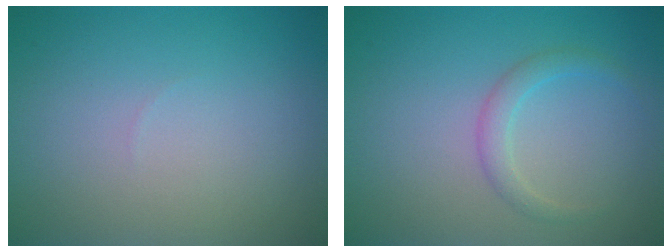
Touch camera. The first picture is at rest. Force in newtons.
{"total": 1.7, "press": 1.7, "slide": 0.1}